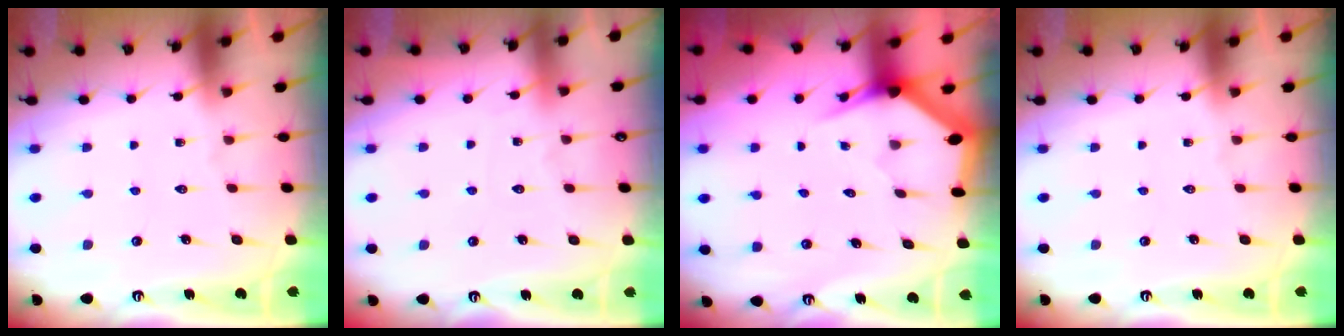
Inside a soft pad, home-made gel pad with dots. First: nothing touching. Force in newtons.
{"total": 3.9, "press": 3.8, "slide": 0.6}
{"total": 3.1, "press": 3.1, "slide": 0.0}
{"total": 0.0}